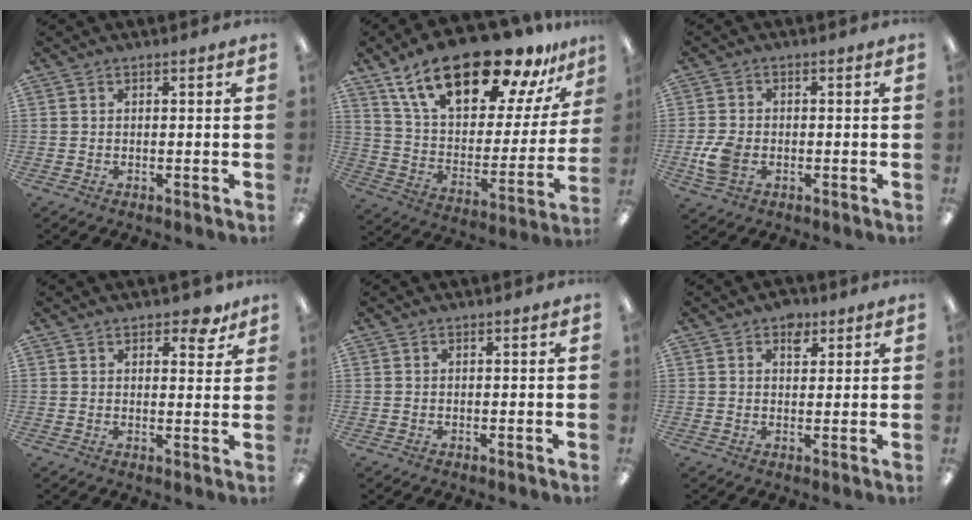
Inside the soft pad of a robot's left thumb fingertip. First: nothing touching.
{"total": 26.4, "force": [18.4, 10.6, 15.7], "torque": [-0.264, -0.110, 0.314]}
{"total": 6.2, "force": [-1.8, 4.3, 4.1], "torque": [-0.082, 0.000, -0.034]}
{"total": 5.2, "force": [3.7, 2.3, 2.7], "torque": [-0.030, -0.014, 0.060]}
{"total": 0.0}
{"total": 4.0, "force": [2.1, 2.6, 2.2], "torque": [-0.014, -0.008, 0.032]}